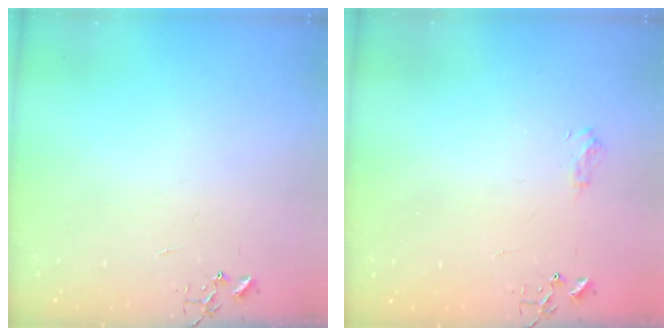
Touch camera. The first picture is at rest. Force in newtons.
{"total": 6.6, "press": 6.6, "slide": 0.8}